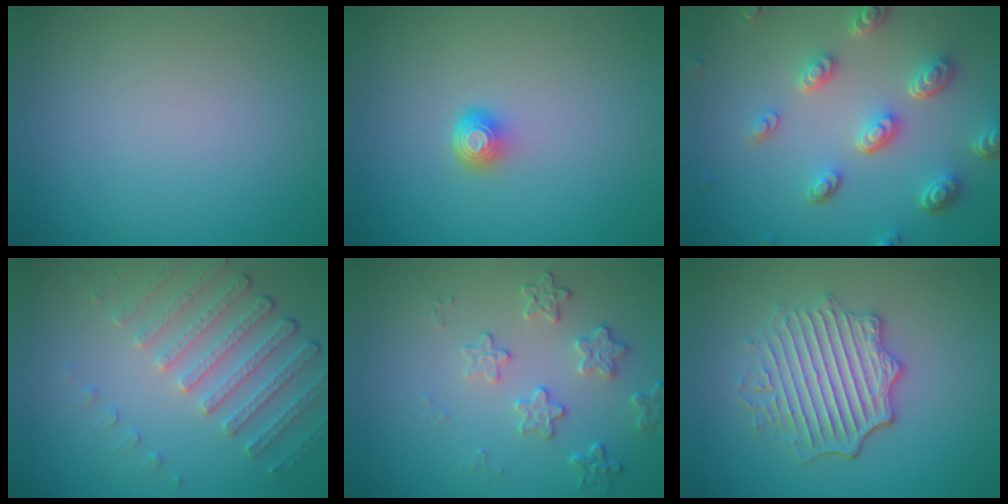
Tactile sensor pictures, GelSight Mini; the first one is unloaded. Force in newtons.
{"total": 1.7, "press": 1.2, "slide": 1.2}
{"total": 5.4, "press": 4.0, "slide": 3.7}
{"total": 4.5, "press": 3.3, "slide": 3.1}
{"total": 2.6, "press": 2.0, "slide": 1.7}
{"total": 5.0, "press": 4.1, "slide": 2.8}